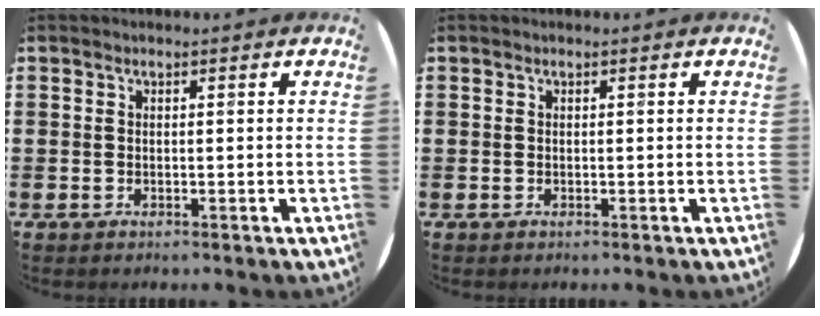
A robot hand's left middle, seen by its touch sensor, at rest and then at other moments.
{"total": 0.0}